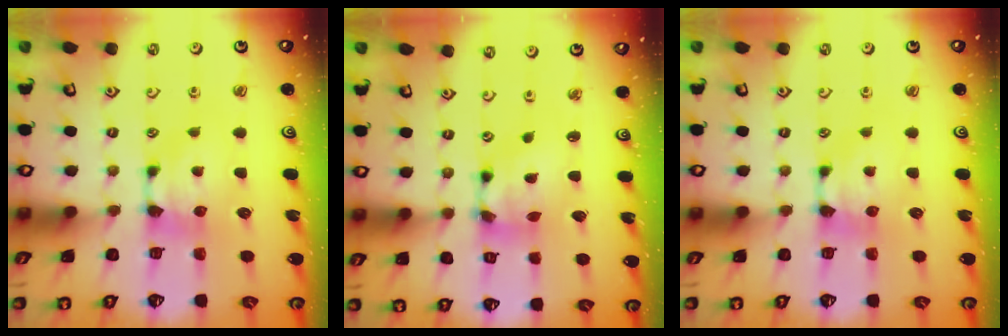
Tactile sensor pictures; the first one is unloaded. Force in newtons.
{"total": 6.5, "press": 6.1, "slide": 2.2}
{"total": 0.0}